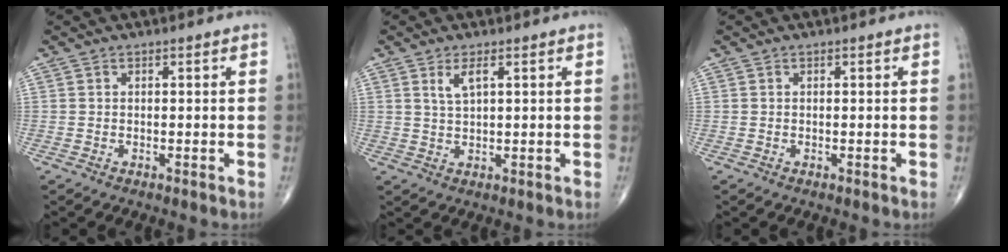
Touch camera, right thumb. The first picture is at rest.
{"total": 3.2, "force": [1.4, 1.0, 2.6], "torque": [-0.056, -0.005, 0.032]}
{"total": 0.0}